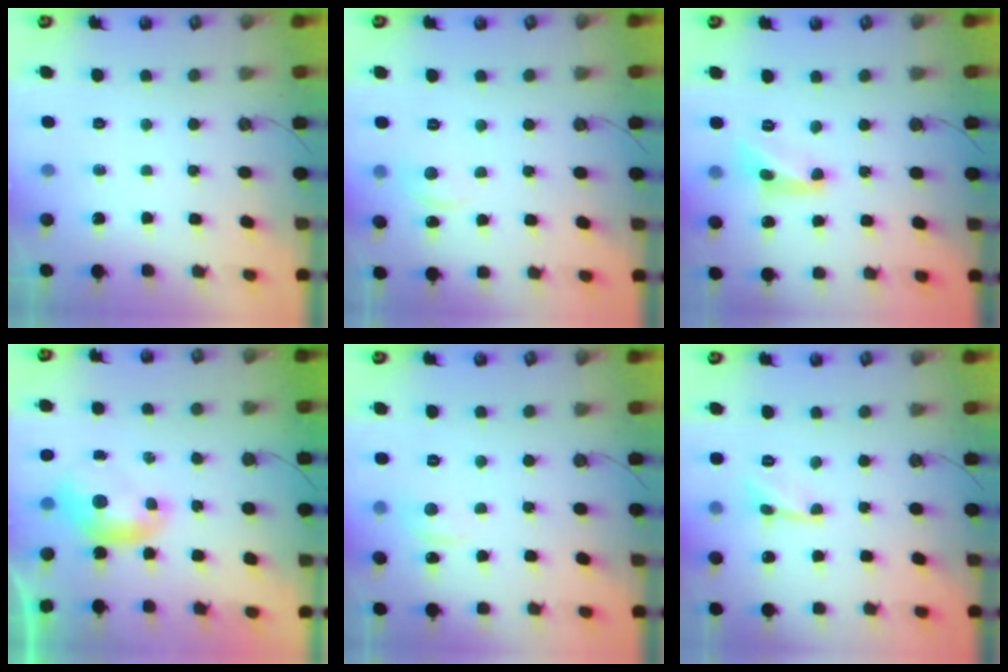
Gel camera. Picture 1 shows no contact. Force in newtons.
{"total": 0.8, "press": 0.2, "slide": 0.8}
{"total": 4.6, "press": 4.5, "slide": 0.4}
{"total": 0.0}
{"total": 0.8, "press": 0.2, "slide": 0.8}
{"total": 2.1, "press": 2.1, "slide": 0.5}